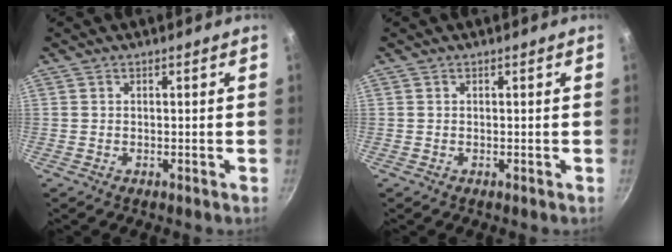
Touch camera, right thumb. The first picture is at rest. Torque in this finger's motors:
{"motor_torque": [0.00, 0.00, 0.11, -0.28, 0.00]}